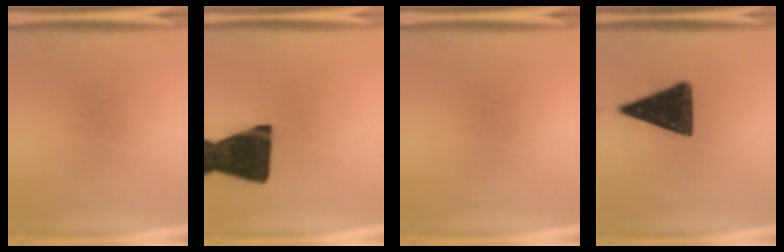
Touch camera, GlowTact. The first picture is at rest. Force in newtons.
{"total": 18.3}
{"total": 0.0}
{"total": 14.3}